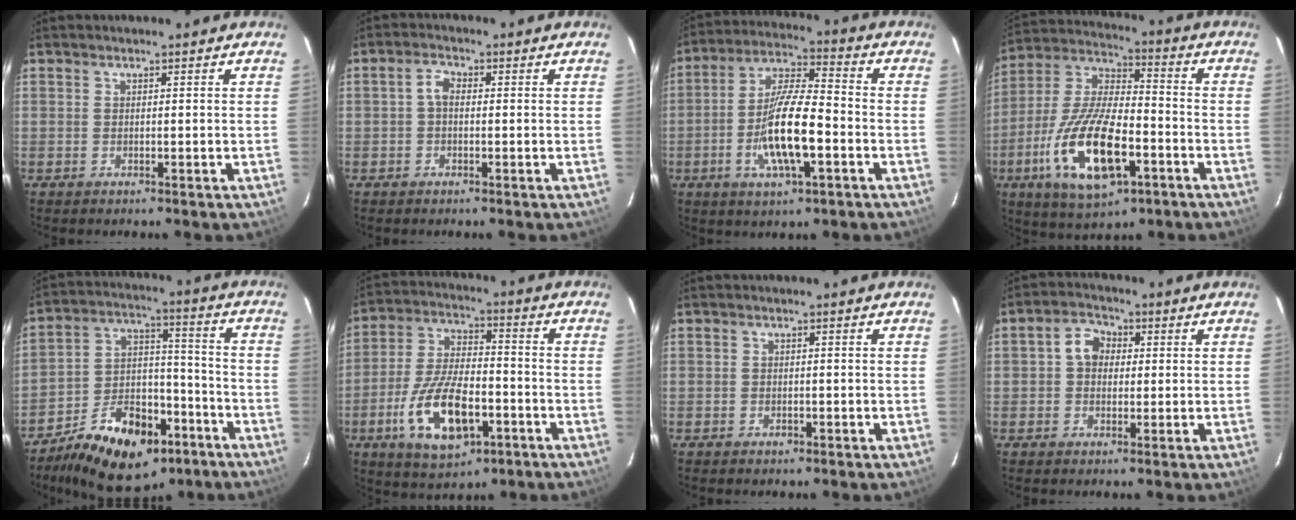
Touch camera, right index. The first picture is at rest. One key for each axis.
{"total": 2.2, "fx": -0.3, "fy": 1.4, "fz": 1.7, "tx": -0.035, "ty": 0.010, "tz": -0.008}
{"total": 13.5, "fx": -4.2, "fy": 3.4, "fz": 12.4, "tx": -0.246, "ty": -0.001, "tz": -0.078}
{"total": 19.4, "fx": -7.8, "fy": 7.5, "fz": 16.1, "tx": -0.334, "ty": -0.015, "tz": -0.139}
{"total": 18.2, "fx": -11.0, "fy": 10.3, "fz": 10.3, "tx": -0.183, "ty": 0.028, "tz": -0.163}
{"total": 15.4, "fx": -6.3, "fy": 6.8, "fz": 12.3, "tx": -0.256, "ty": -0.005, "tz": -0.105}
{"total": 1.0, "fx": -0.7, "fy": 0.7, "fz": 0.3, "tx": -0.005, "ty": 0.000, "tz": -0.010}
{"total": 4.7, "fx": 0.4, "fy": 3.9, "fz": 2.5, "tx": -0.046, "ty": 0.021, "tz": 0.006}